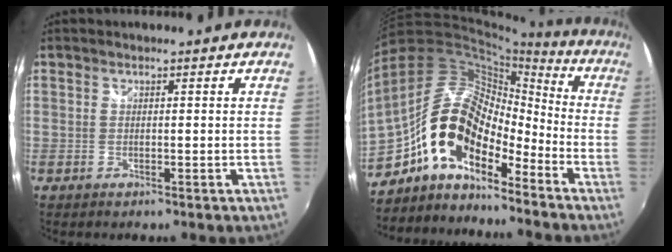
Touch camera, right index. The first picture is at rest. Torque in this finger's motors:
{"motor_torque": [0.93, -0.54, 1.05, 0.21]}